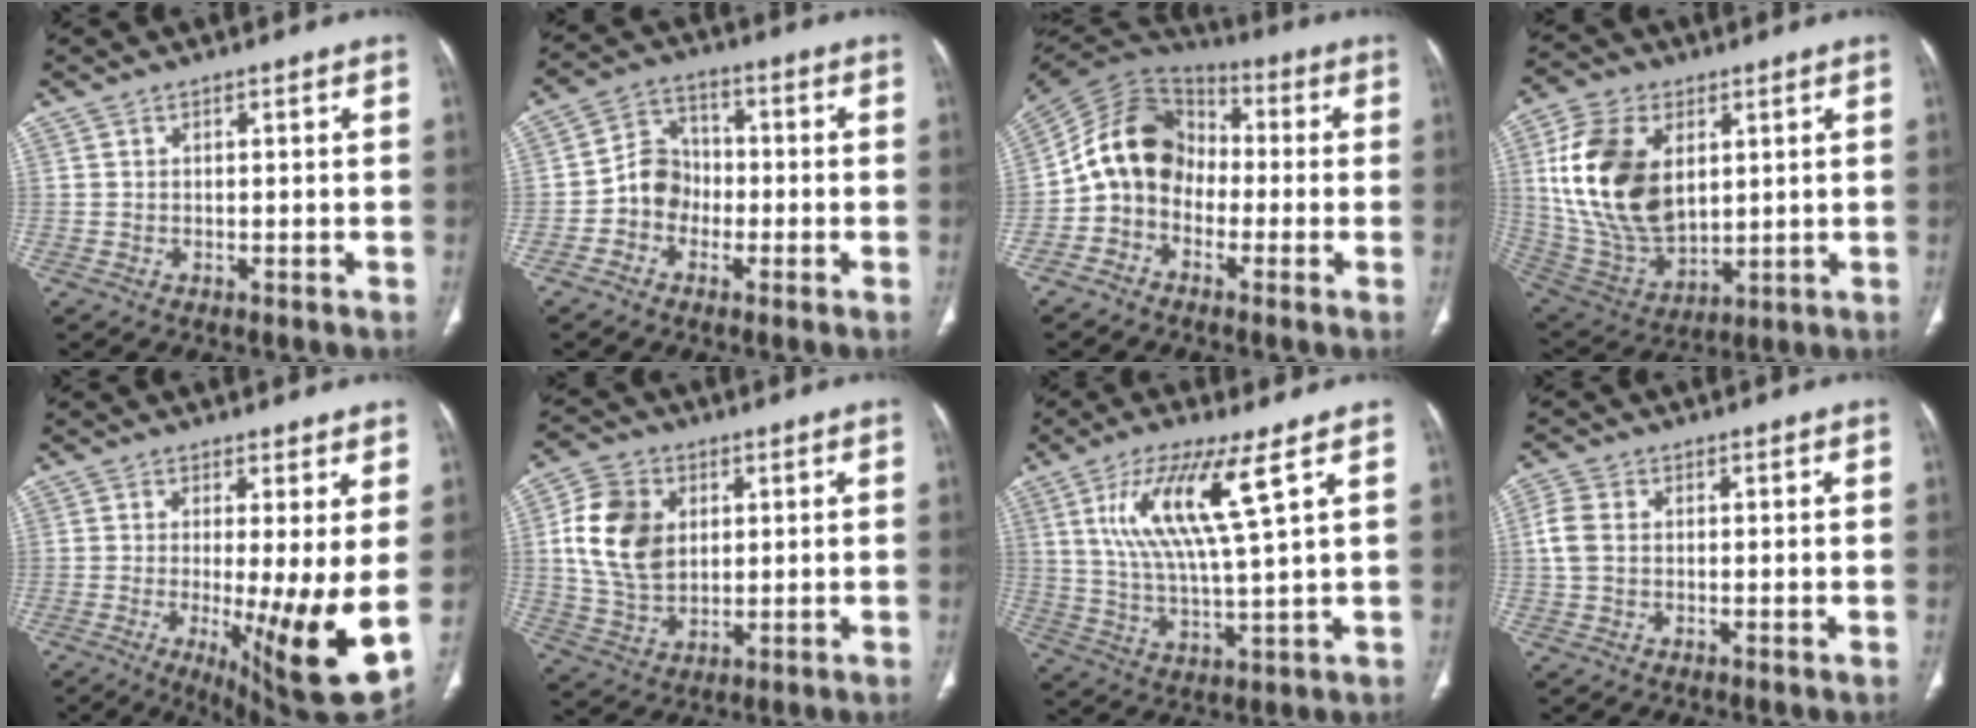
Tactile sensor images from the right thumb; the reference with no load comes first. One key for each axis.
{"total": 7.2, "fx": -2.1, "fy": 6.3, "fz": 2.8, "tx": -0.020, "ty": 0.031, "tz": -0.050}
{"total": 13.1, "fx": -2.0, "fy": 10.5, "fz": 7.6, "tx": -0.117, "ty": 0.056, "tz": -0.054}
{"total": 20.4, "fx": 4.6, "fy": 12.9, "fz": 15.1, "tx": -0.274, "ty": -0.024, "tz": 0.098}
{"total": 13.4, "fx": -1.0, "fy": 2.3, "fz": 13.1, "tx": -0.202, "ty": -0.037, "tz": -0.009}
{"total": 13.1, "fx": 2.7, "fy": 9.5, "fz": 8.6, "tx": -0.140, "ty": -0.009, "tz": 0.052}
{"total": 13.2, "fx": 5.5, "fy": 1.6, "fz": 11.9, "tx": -0.250, "ty": -0.026, "tz": 0.107}
{"total": 4.2, "fx": 0.3, "fy": 2.9, "fz": 3.0, "tx": -0.074, "ty": 0.005, "tz": 0.000}